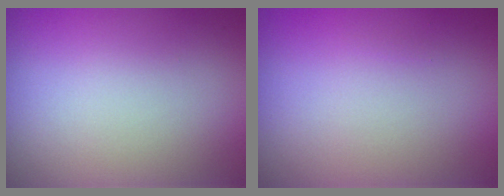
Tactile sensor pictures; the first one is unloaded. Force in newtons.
{"total": 0.0}